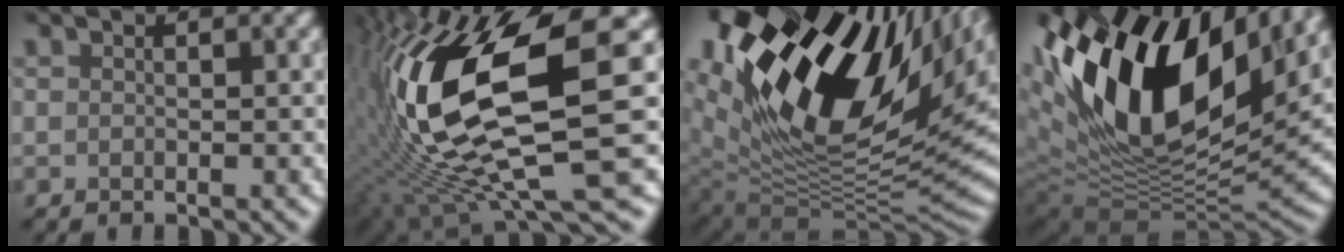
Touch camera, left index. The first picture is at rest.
{"total": 15.9, "force": [-0.2, 4.5, 15.2], "torque": [-0.330, 0.003, 0.024]}
{"total": 16.8, "force": [7.3, 8.8, 12.2], "torque": [-0.230, 0.003, 0.157]}
{"total": 16.2, "force": [4.9, 8.0, 13.2], "torque": [-0.276, 0.017, 0.102]}